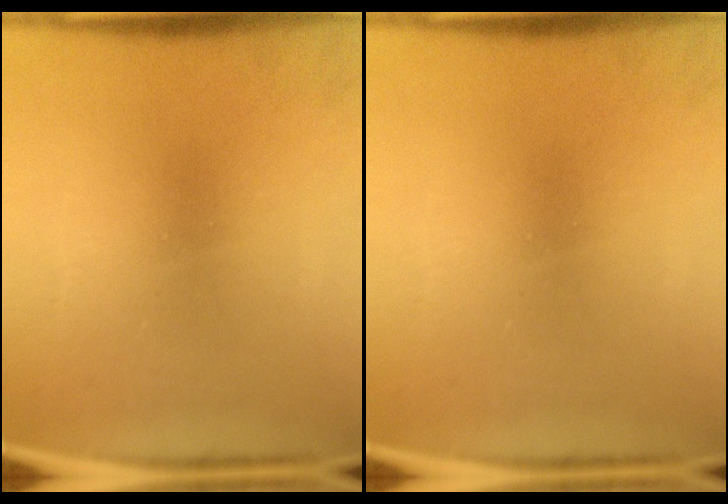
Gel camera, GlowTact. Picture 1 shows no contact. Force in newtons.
{"total": 0.0}